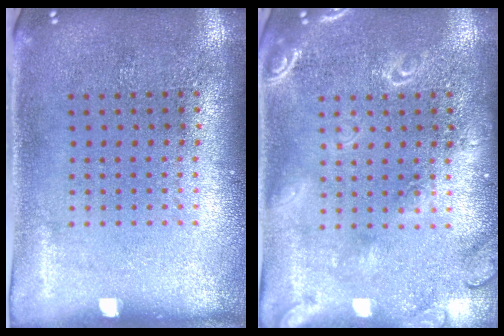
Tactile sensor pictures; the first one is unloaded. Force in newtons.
{"total": 1.7, "press": 1.7, "slide": 0.2}